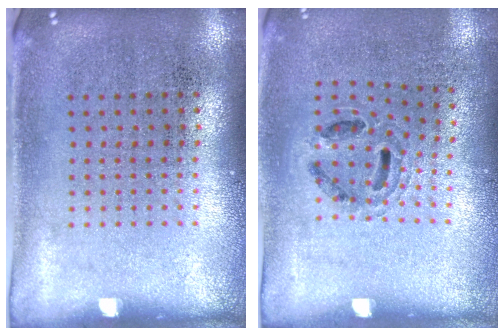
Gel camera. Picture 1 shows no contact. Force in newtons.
{"total": 0.9, "press": 0.8, "slide": 0.2}